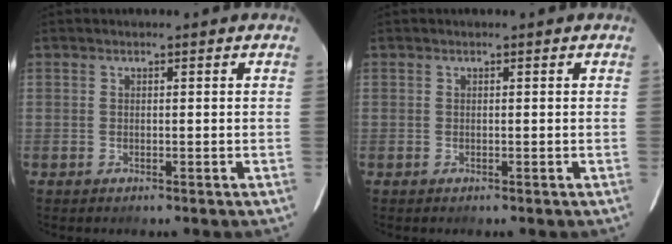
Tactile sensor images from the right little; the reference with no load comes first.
{"total": 0.0}